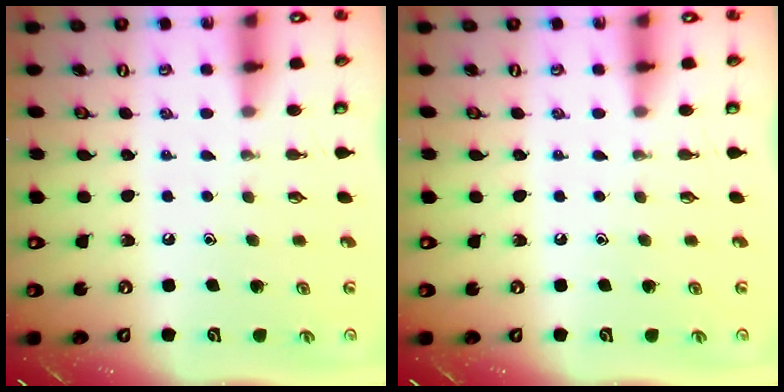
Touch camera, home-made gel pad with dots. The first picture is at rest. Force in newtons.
{"total": 0.0}